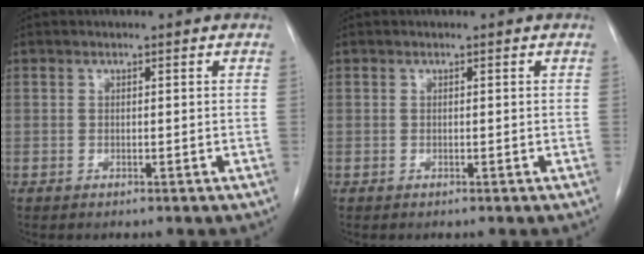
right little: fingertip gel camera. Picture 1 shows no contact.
{"total": 0.0}